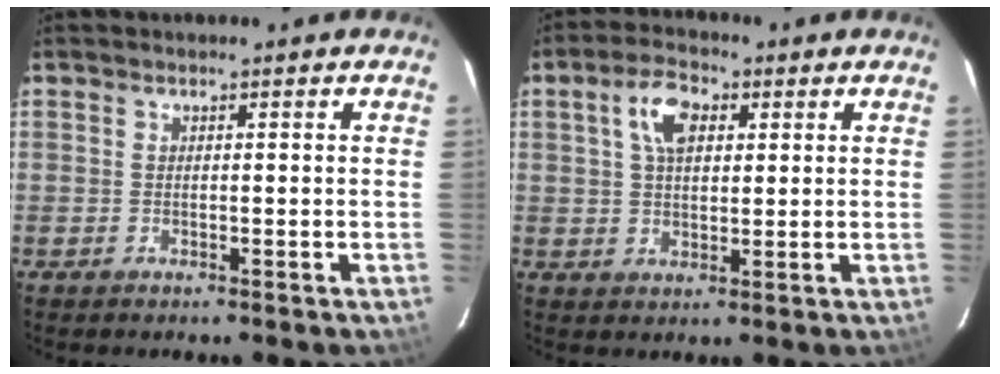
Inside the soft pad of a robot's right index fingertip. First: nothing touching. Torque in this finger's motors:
{"motor_torque": [0.33, 0.21, 0.25, 0.09]}